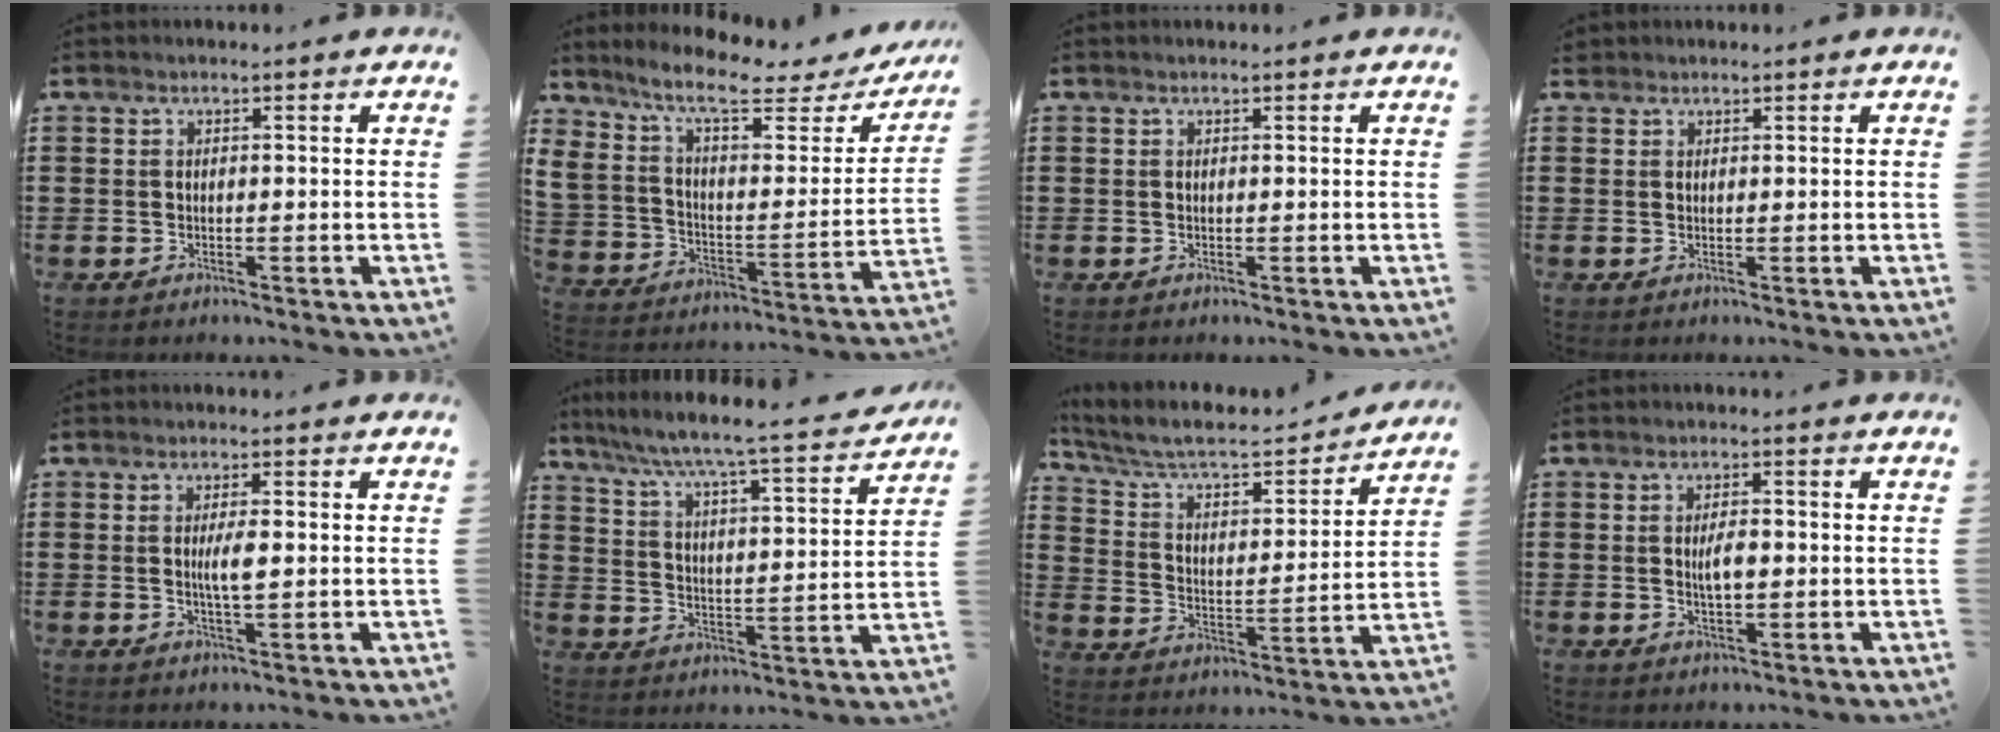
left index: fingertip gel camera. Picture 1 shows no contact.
{"total": 8.8, "force": [6.4, 2.1, 5.6], "torque": [-0.135, -0.033, 0.108]}
{"total": 0.0}
{"total": 0.9, "force": [0.8, 0.4, 0.1], "torque": [-0.004, 0.003, 0.015]}
{"total": 3.2, "force": [0.1, 0.5, 3.1], "torque": [-0.059, -0.003, 0.001]}
{"total": 5.2, "force": [4.7, -0.5, 2.3], "torque": [-0.069, -0.044, 0.067]}
{"total": 5.9, "force": [5.1, 1.3, 2.6], "torque": [-0.076, -0.038, 0.079]}
{"total": 3.0, "force": [0.0, 1.1, 2.8], "torque": [-0.053, 0.000, -0.001]}